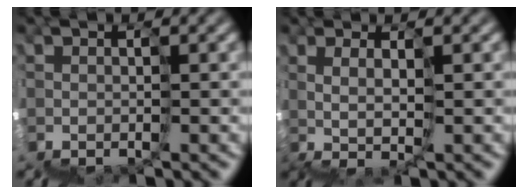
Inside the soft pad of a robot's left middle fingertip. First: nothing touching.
{"total": 1.3, "force": [0.9, -1.0, 0.2], "torque": [0.010, 0.016, 0.015]}